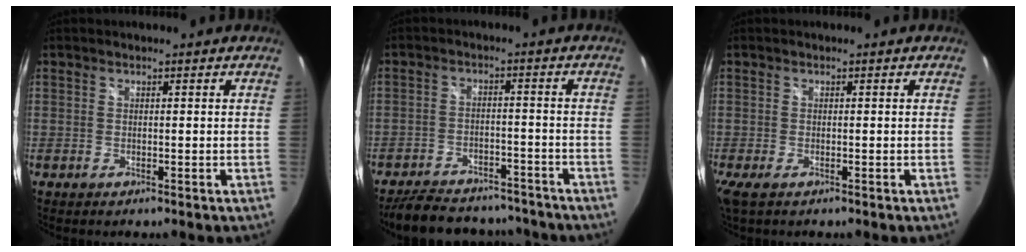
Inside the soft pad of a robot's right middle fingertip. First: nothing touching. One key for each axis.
{"total": 16.9, "fx": -14.4, "fy": 6.3, "fz": 6.2, "tx": -0.141, "ty": 0.005, "tz": -0.191}
{"total": 1.1, "fx": -0.9, "fy": 0.4, "fz": 0.5, "tx": -0.011, "ty": -0.005, "tz": -0.018}